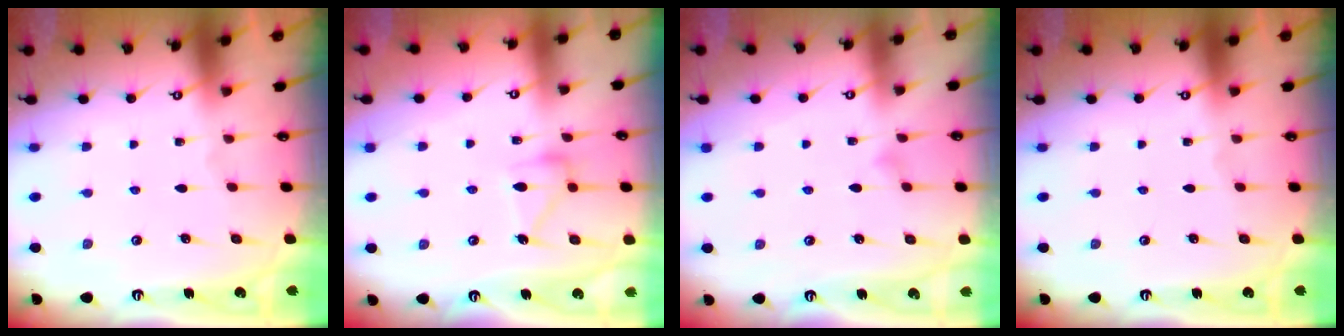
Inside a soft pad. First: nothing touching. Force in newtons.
{"total": 13.1, "press": 13.1, "slide": 0.7}
{"total": 4.1, "press": 4.1, "slide": 0.3}
{"total": 0.0}